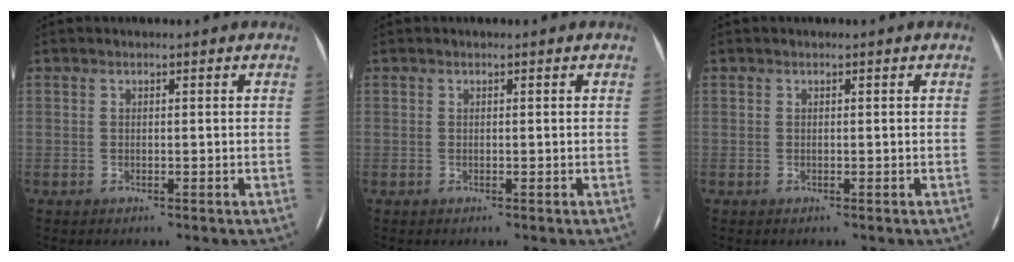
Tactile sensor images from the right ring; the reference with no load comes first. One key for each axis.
{"total": 0.0}
{"total": 0.0}